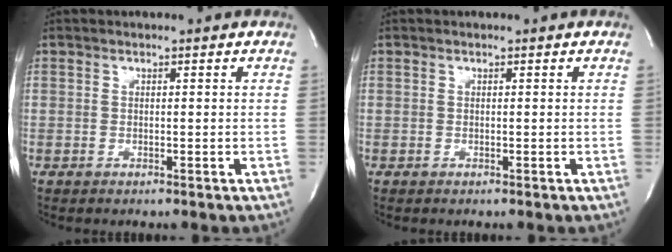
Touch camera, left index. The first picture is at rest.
{"total": 0.0}